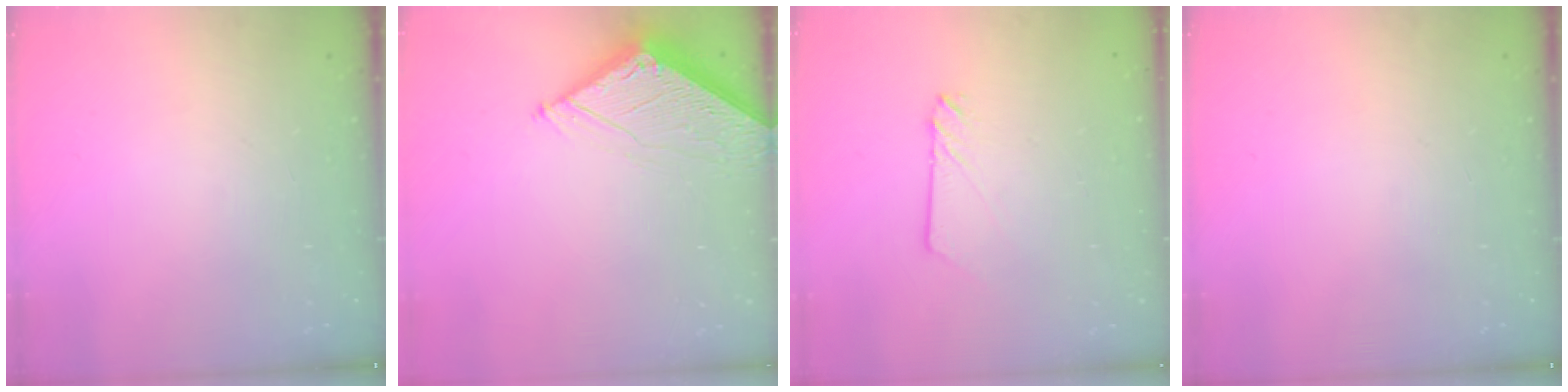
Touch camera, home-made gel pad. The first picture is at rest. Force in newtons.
{"total": 6.3, "press": 6.2, "slide": 0.9}
{"total": 2.3, "press": 2.3, "slide": 0.2}
{"total": 0.0}